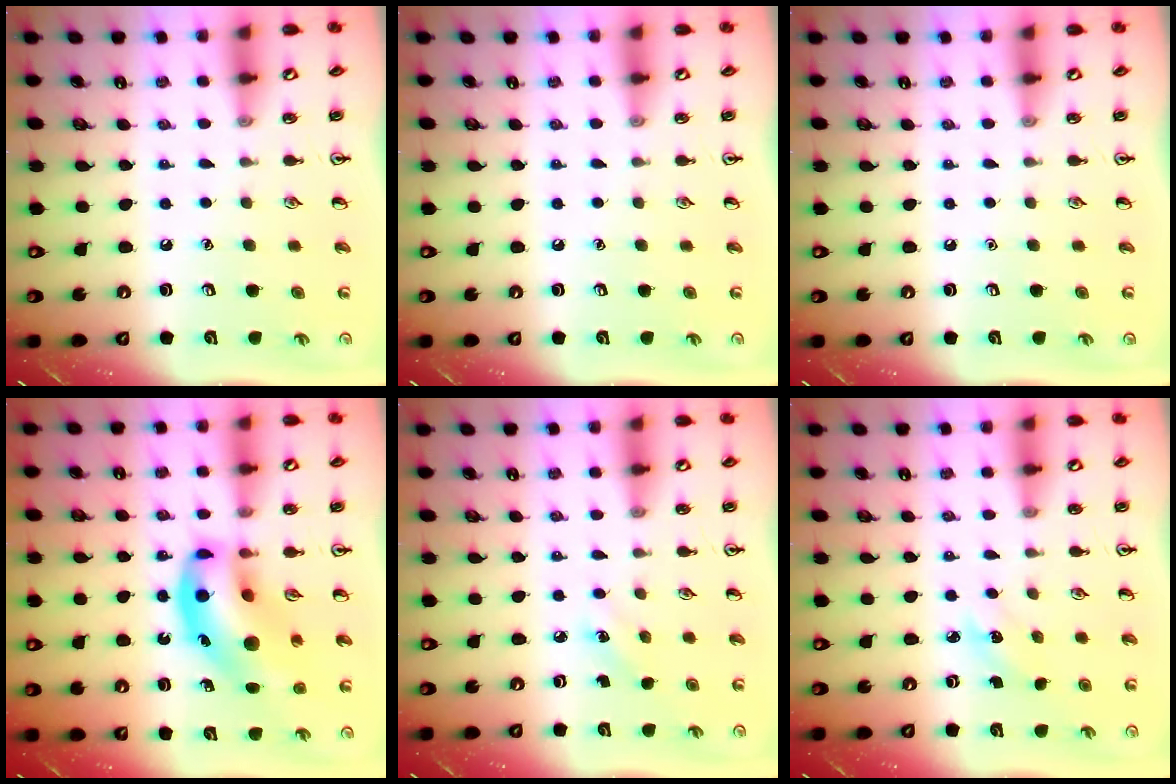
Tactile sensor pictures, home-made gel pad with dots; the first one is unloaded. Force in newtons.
{"total": 0.0}
{"total": 0.0}
{"total": 17.9, "press": 17.4, "slide": 4.3}
{"total": 1.9, "press": 1.7, "slide": 0.7}
{"total": 2.4, "press": 2.2, "slide": 0.8}